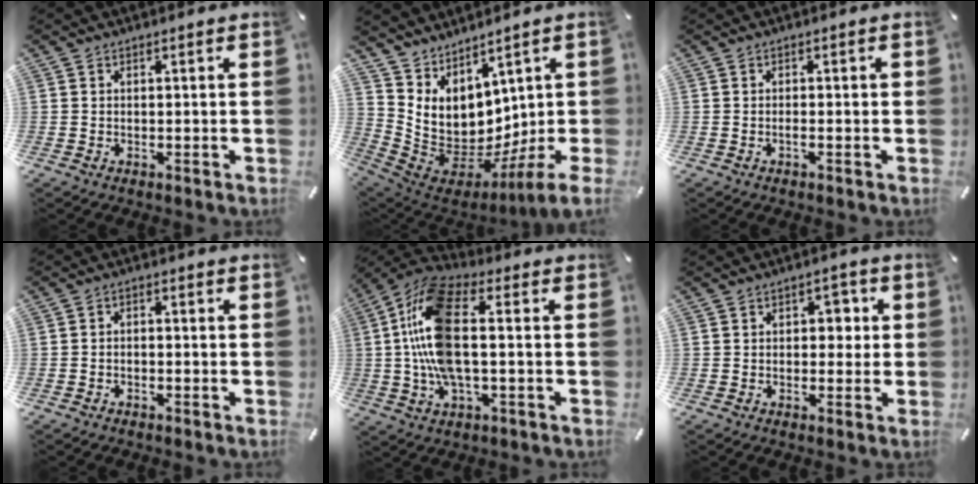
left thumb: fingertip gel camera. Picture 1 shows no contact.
{"total": 8.0, "force": [2.8, 5.8, 4.7], "torque": [-0.133, -0.055, 0.062]}
{"total": 1.3, "force": [-0.4, 0.3, 1.2], "torque": [-0.022, 0.001, -0.007]}
{"total": 1.8, "force": [-1.6, 0.6, 0.6], "torque": [-0.011, 0.008, -0.031]}
{"total": 16.4, "force": [0.3, 7.4, 14.7], "torque": [-0.313, -0.004, 0.002]}
{"total": 4.2, "force": [0.3, 3.0, 3.0], "torque": [-0.022, -0.005, -0.009]}